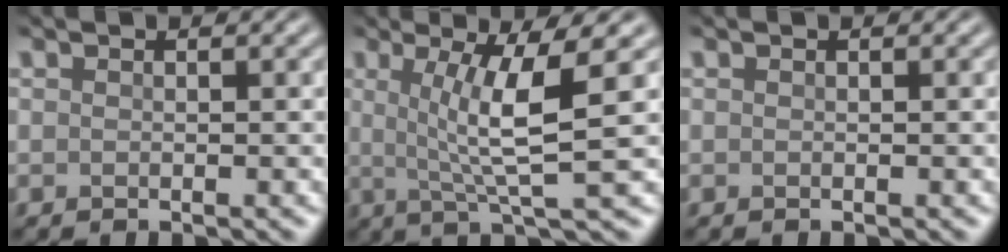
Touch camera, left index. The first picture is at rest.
{"total": 6.2, "force": [1.0, 1.1, 6.1], "torque": [-0.103, -0.001, 0.019]}
{"total": 0.0}